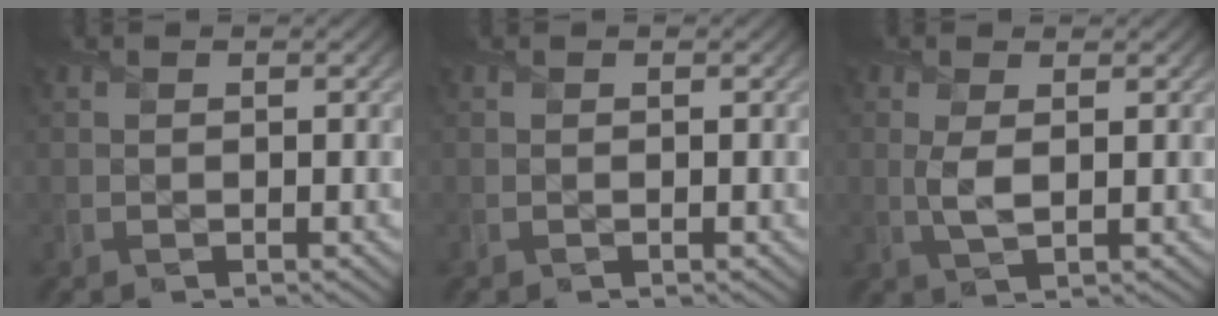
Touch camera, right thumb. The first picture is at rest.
{"total": 0.0}
{"total": 2.7, "force": [0.5, 1.2, 2.4], "torque": [-0.063, -0.001, 0.011]}